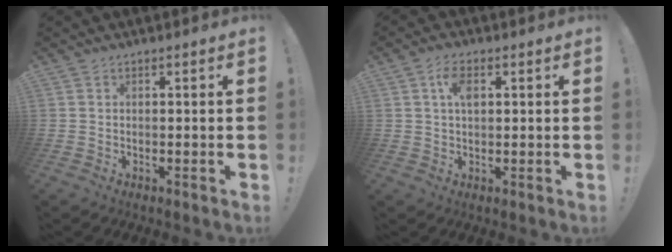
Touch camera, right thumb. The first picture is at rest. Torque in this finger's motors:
{"motor_torque": [0.29, 1.41, 0.66, -0.28, 0.18]}